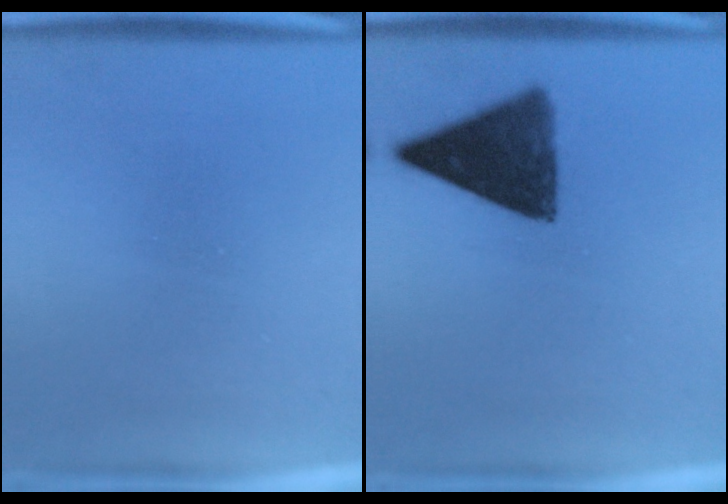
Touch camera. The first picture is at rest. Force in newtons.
{"total": 11.3}